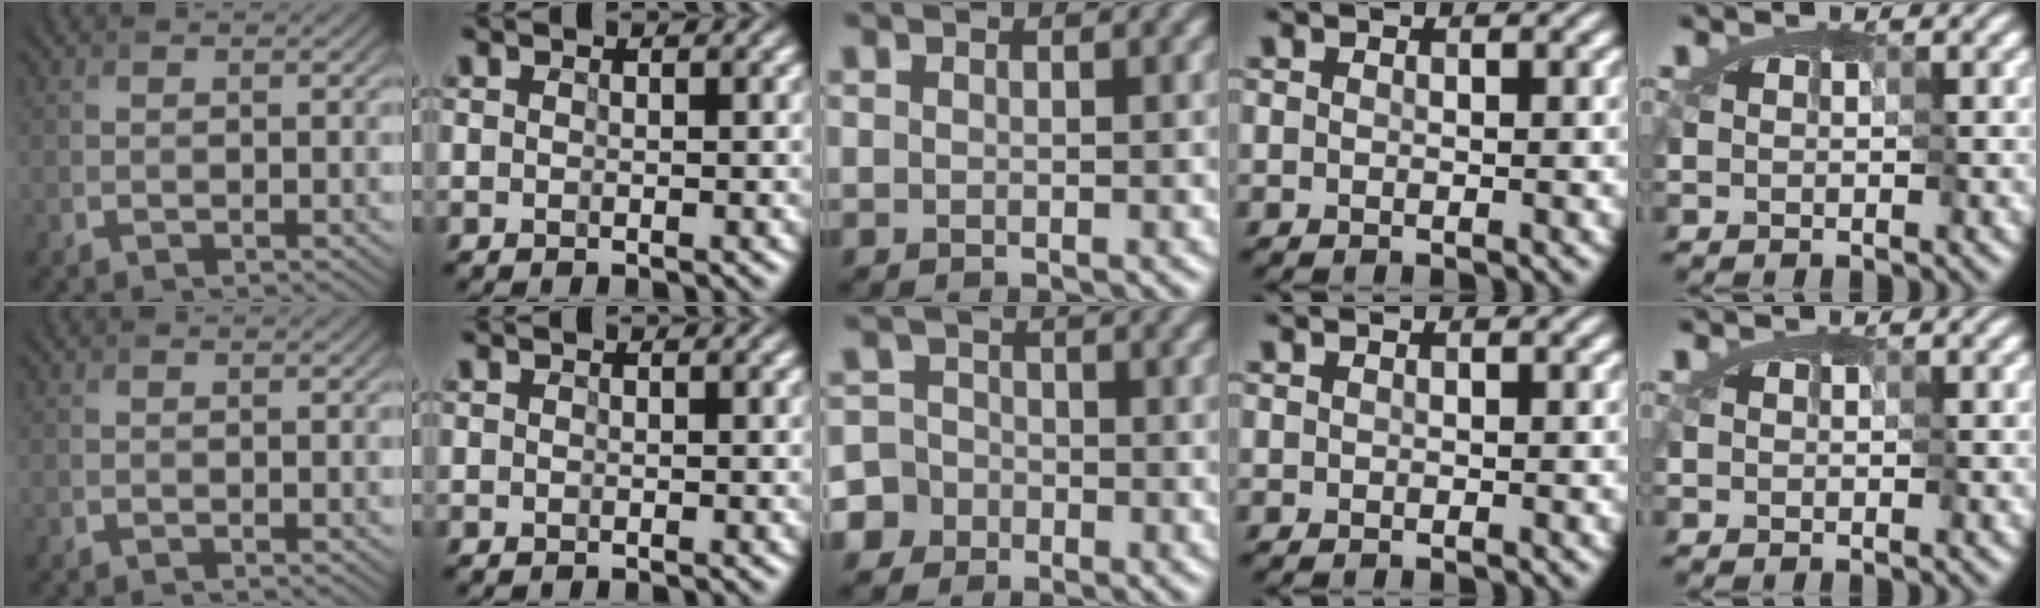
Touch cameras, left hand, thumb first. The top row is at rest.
{"middle": {"total": 7.1, "force": [-3.8, 6.0, 1.0], "torque": [-0.023, 0.001, -0.099]}}